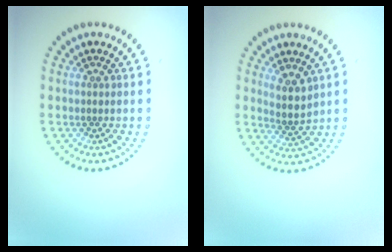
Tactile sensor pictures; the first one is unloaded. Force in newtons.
{"total": 2.5, "press": 2.1, "slide": 1.4}